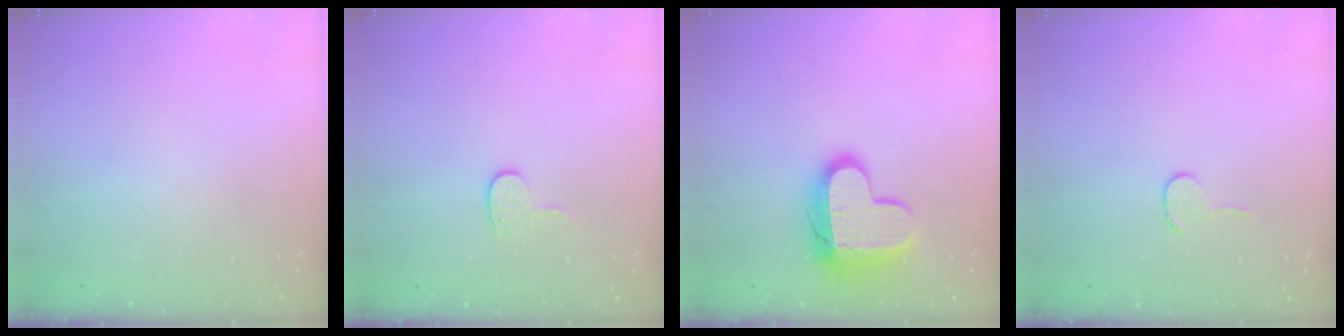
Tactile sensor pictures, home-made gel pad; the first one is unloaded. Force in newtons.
{"total": 4.0, "press": 4.0, "slide": 0.5}
{"total": 14.1, "press": 14.1, "slide": 1.1}
{"total": 3.9, "press": 3.9, "slide": 0.3}